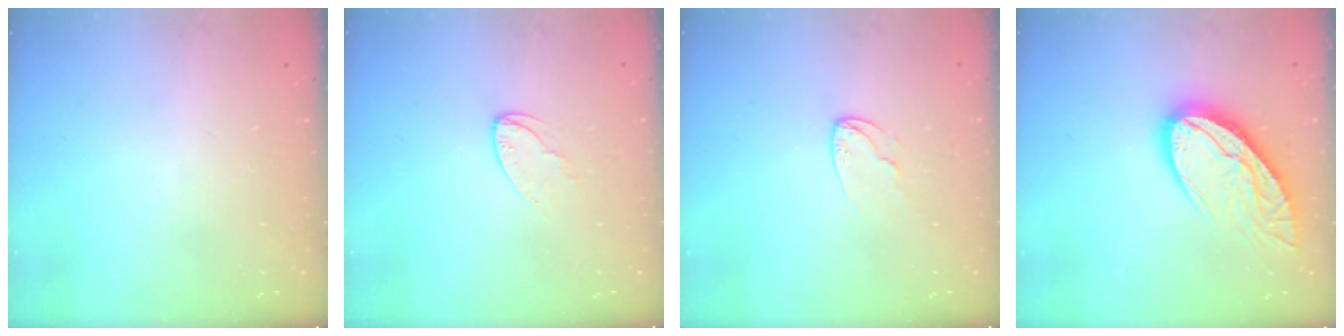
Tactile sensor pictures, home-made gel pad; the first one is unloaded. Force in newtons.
{"total": 3.3, "press": 3.3, "slide": 0.2}
{"total": 6.0, "press": 6.0, "slide": 0.4}
{"total": 16.5, "press": 16.4, "slide": 1.7}